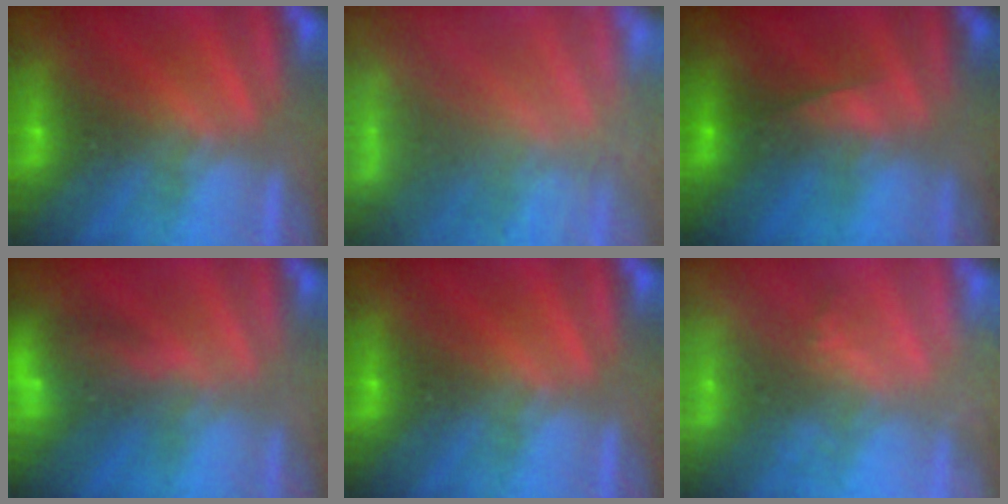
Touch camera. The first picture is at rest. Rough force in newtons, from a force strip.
{"total": 7.4}
{"total": 3.8}
{"total": 7.7}
{"total": 0.0}
{"total": 2.0}